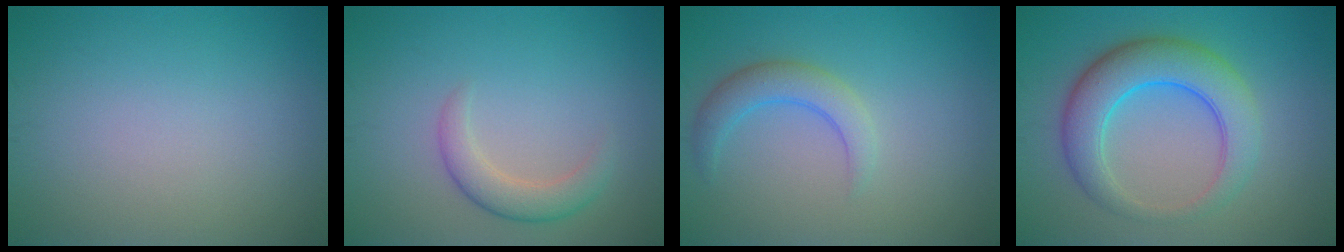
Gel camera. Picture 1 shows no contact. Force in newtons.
{"total": 2.7, "press": 2.7, "slide": 0.2}
{"total": 2.9, "press": 2.9, "slide": 0.2}
{"total": 6.5, "press": 6.5, "slide": 0.1}